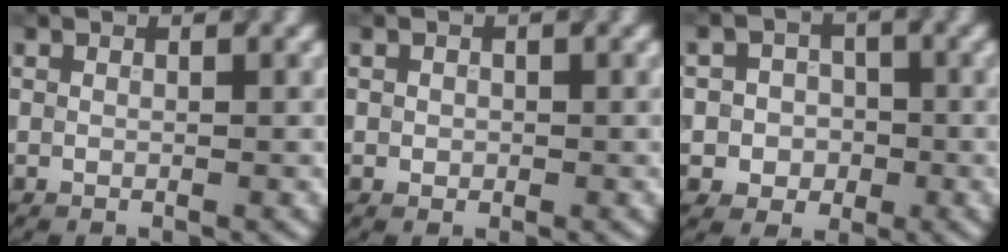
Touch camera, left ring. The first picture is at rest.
{"total": 0.6, "force": [0.0, 0.6, 0.2], "torque": [0.002, -0.003, -0.001]}
{"total": 3.9, "force": [-0.6, 3.8, 0.9], "torque": [0.011, 0.012, -0.033]}